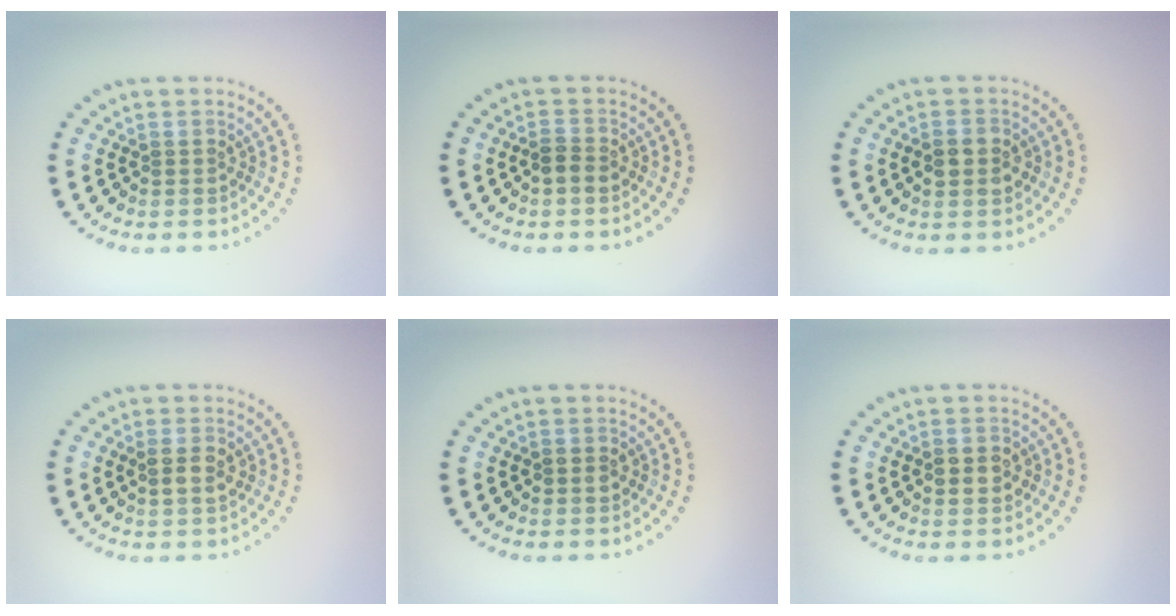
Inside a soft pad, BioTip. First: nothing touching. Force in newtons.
{"total": 1.5, "press": 1.4, "slide": 0.5}
{"total": 2.8, "press": 2.8, "slide": 0.1}
{"total": 1.9, "press": 1.9, "slide": 0.5}
{"total": 1.0, "press": 1.0, "slide": 0.2}
{"total": 1.6, "press": 1.6, "slide": 0.0}